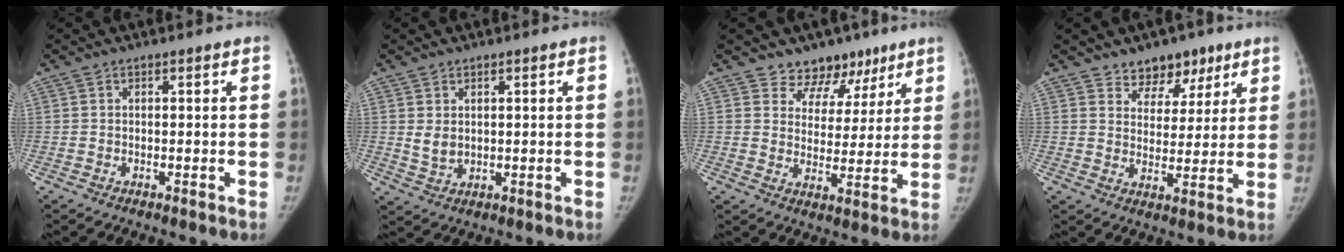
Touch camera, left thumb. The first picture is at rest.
{"total": 3.1, "force": [0.8, 2.3, 2.0], "torque": [-0.025, -0.012, 0.024]}
{"total": 9.0, "force": [6.6, 6.0, 0.9], "torque": [0.041, -0.039, 0.099]}
{"total": 7.9, "force": [5.5, 5.1, 2.3], "torque": [0.013, -0.029, 0.087]}